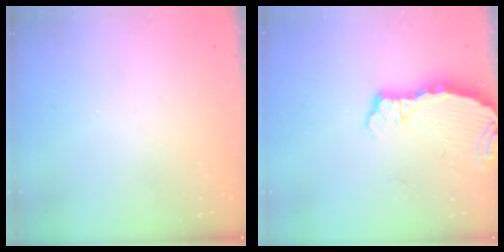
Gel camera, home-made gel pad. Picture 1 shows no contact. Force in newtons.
{"total": 4.1, "press": 4.1, "slide": 0.5}